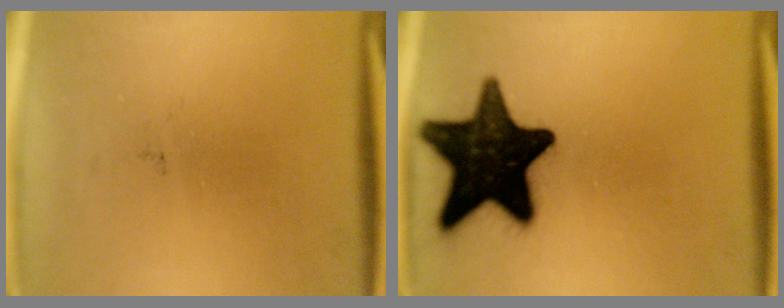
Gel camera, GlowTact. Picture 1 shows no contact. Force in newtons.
{"total": 18.4}